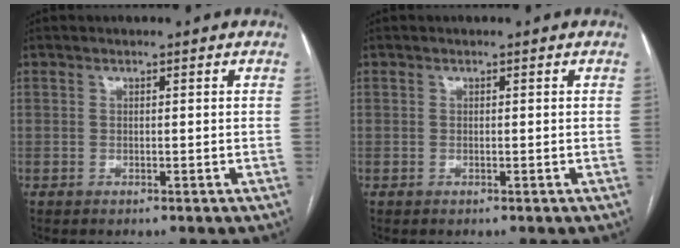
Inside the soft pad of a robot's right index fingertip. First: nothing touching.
{"total": 0.0}